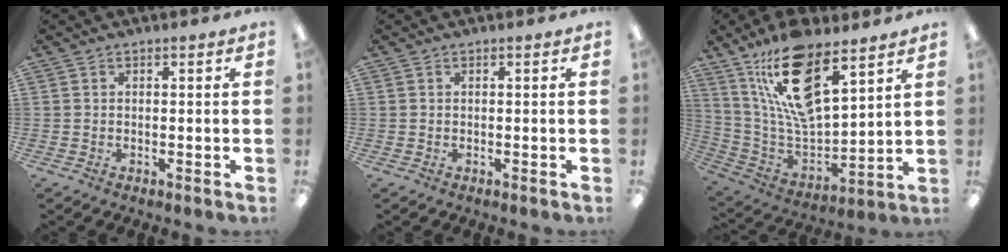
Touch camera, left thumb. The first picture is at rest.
{"total": 0.0}
{"total": 20.5, "force": [13.2, 7.9, 13.6], "torque": [-0.262, -0.072, 0.230]}